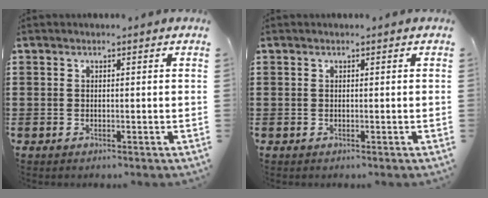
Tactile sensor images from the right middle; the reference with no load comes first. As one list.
[{"total": 0.0}]